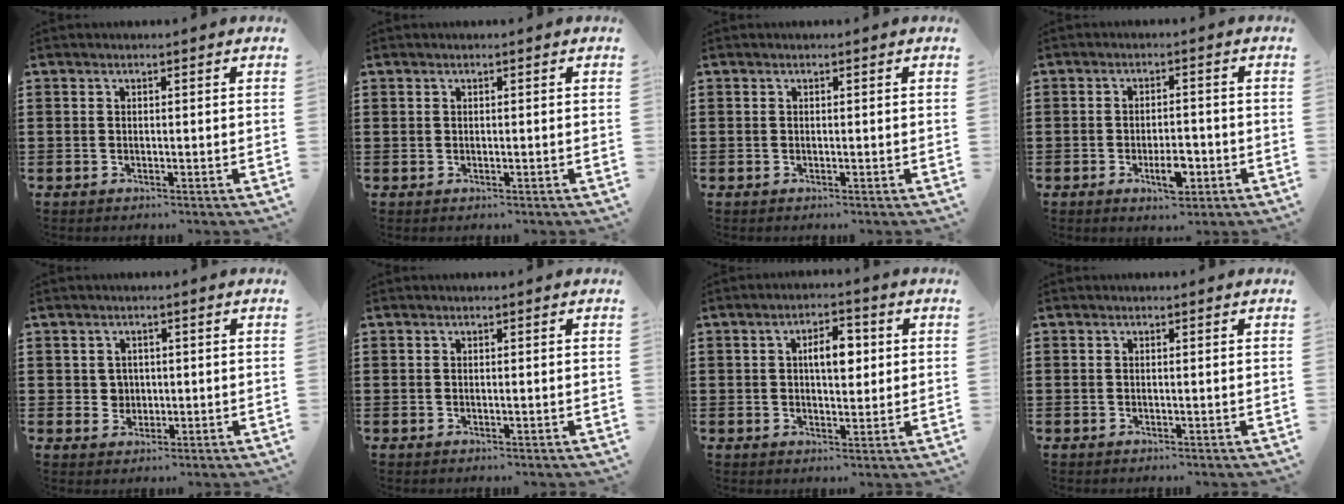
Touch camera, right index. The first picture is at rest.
{"total": 0.0}
{"total": 0.0}
{"total": 4.9, "force": [-2.0, 2.0, 4.0], "torque": [-0.071, 0.006, -0.035]}
{"total": 2.1, "force": [0.2, 2.0, 0.6], "torque": [-0.019, 0.009, 0.002]}
{"total": 0.0}
{"total": 5.1, "force": [0.9, 2.3, 4.5], "torque": [-0.075, 0.005, 0.008]}
{"total": 0.0}